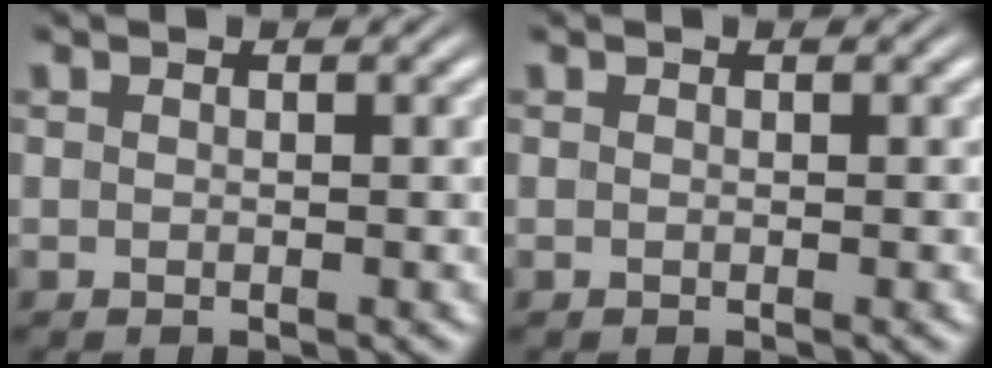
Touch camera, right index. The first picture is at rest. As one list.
[{"total": 0.0}]